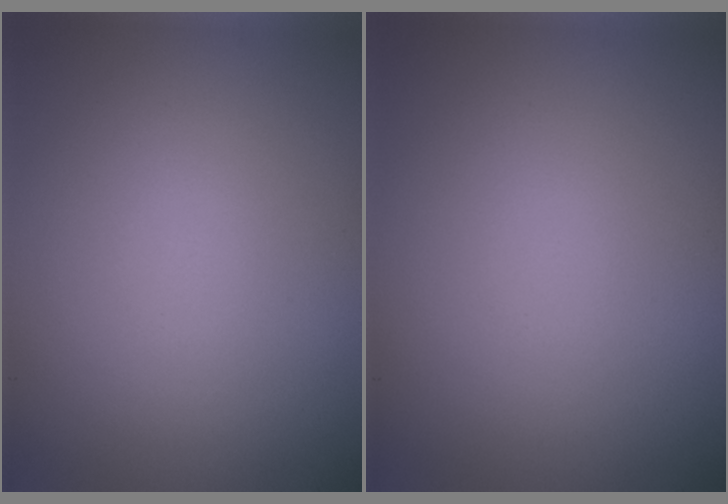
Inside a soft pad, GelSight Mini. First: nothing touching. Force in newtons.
{"total": 0.0}